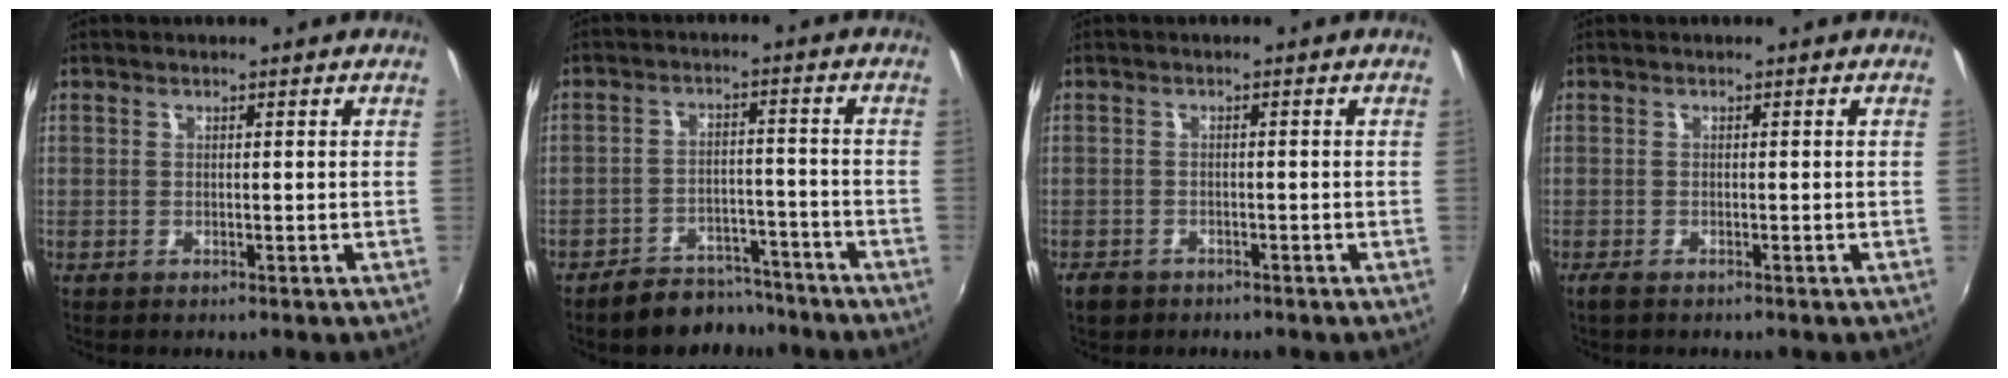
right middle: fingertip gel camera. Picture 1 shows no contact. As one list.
[{"total": 9.3, "force": [-8.2, 3.7, 2.4], "torque": [-0.058, 0.014, -0.109]}, {"total": 3.1, "force": [-2.2, 1.9, 1.0], "torque": [-0.031, -0.005, -0.037]}, {"total": 1.6, "force": [-1.2, 0.5, 0.9], "torque": [-0.019, -0.006, -0.023]}]